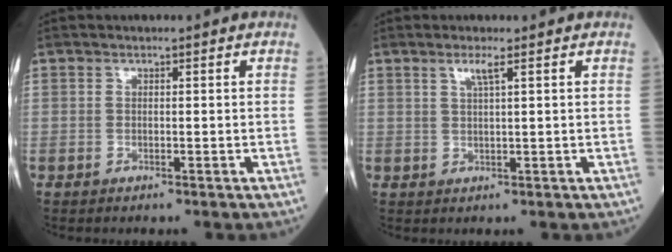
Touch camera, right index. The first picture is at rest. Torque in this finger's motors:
{"motor_torque": [0.19, 0.31, 0.10, 0.04]}